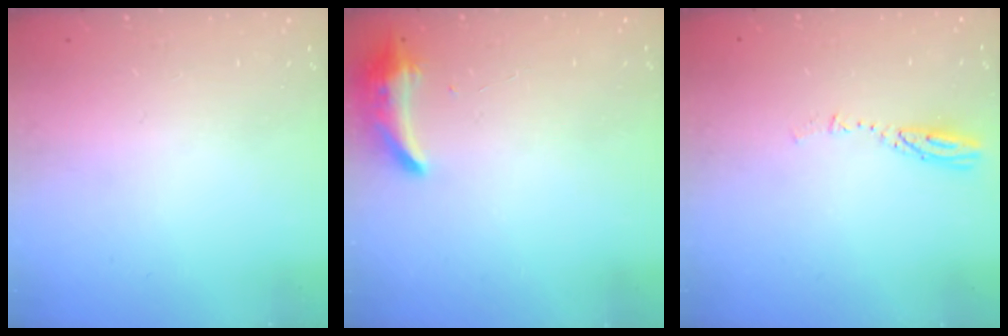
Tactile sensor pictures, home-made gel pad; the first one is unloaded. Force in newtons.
{"total": 7.7, "press": 7.6, "slide": 0.7}
{"total": 3.8, "press": 3.8, "slide": 0.3}